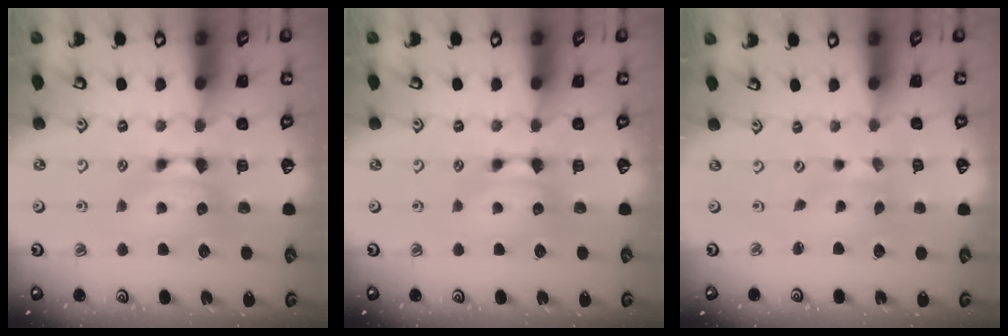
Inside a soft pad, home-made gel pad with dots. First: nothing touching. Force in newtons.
{"total": 0.0}
{"total": 2.4, "press": 2.2, "slide": 1.0}